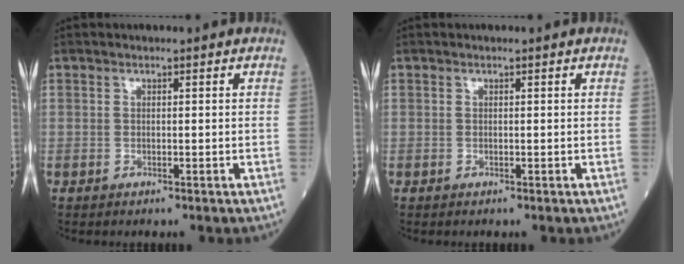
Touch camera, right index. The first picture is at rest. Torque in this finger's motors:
{"motor_torque": [0.00, 0.00, 0.00, -0.01]}